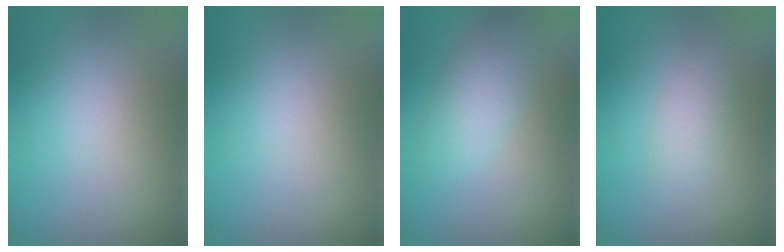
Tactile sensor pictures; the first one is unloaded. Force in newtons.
{"total": 0.0}
{"total": 3.2, "press": 3.2, "slide": 0.1}
{"total": 2.0, "press": 2.0, "slide": 0.2}